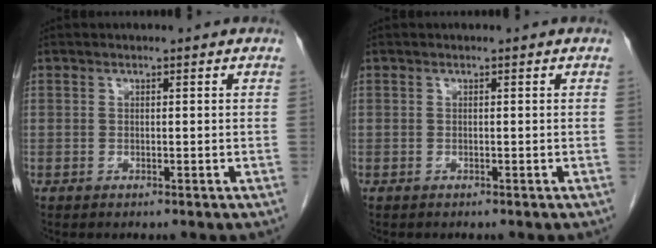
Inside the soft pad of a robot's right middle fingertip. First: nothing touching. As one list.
[{"total": 0.0}]